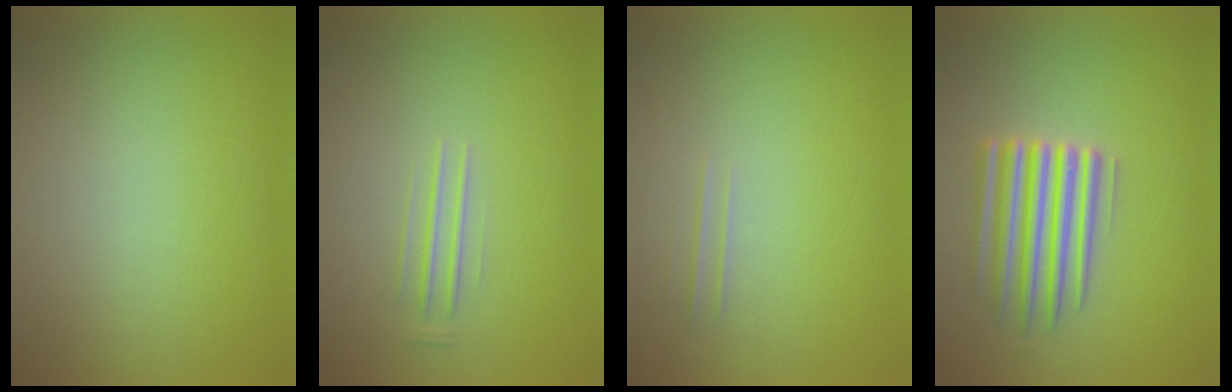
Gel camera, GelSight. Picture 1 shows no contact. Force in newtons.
{"total": 1.6}
{"total": 1.8}
{"total": 5.7}